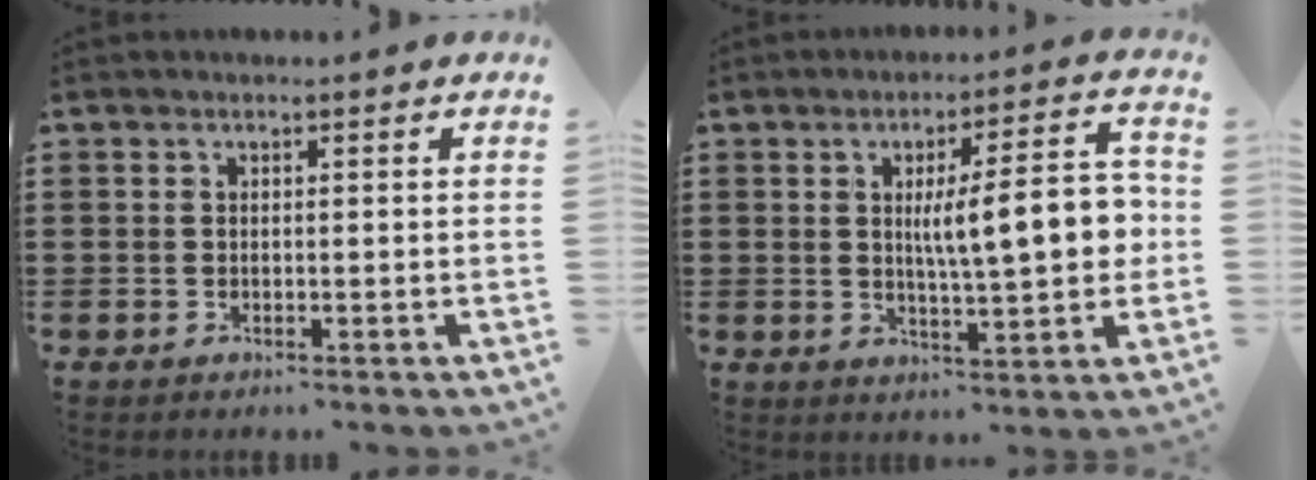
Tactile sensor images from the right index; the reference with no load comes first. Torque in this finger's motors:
{"motor_torque": [1.30, -0.84, 0.71, 0.21]}